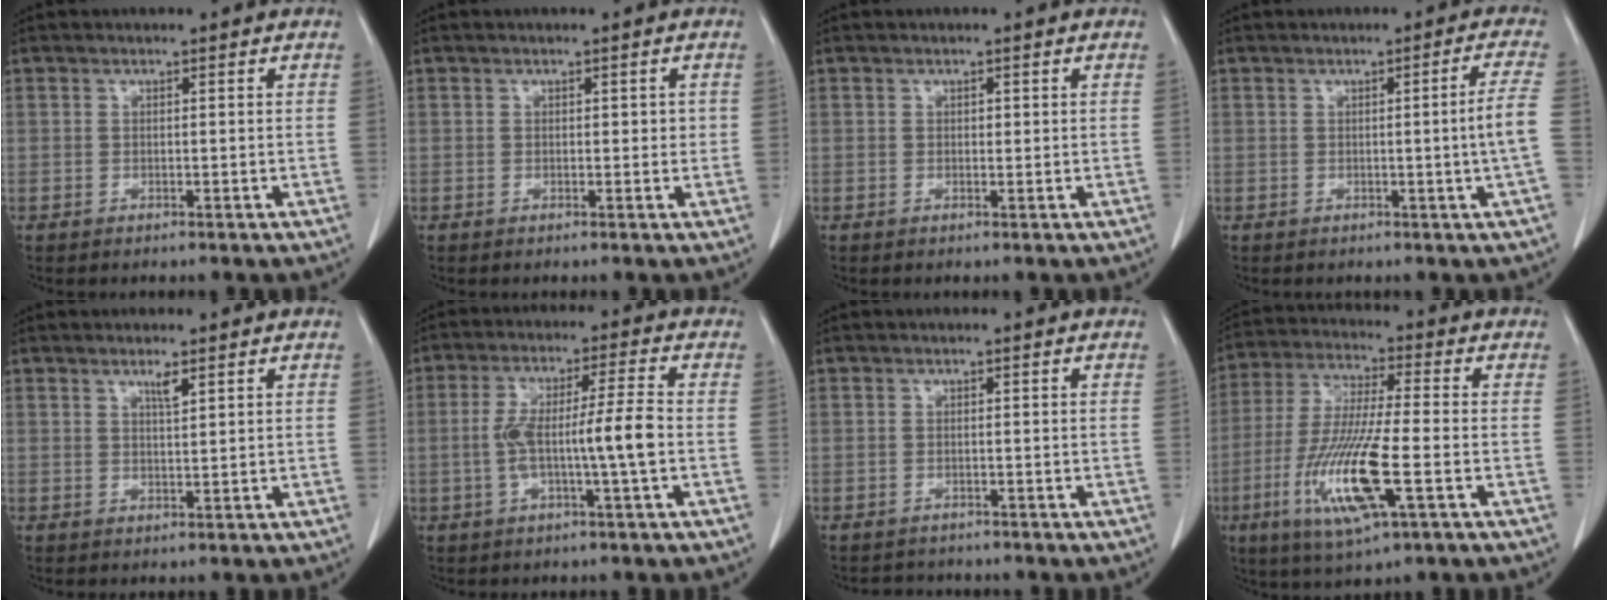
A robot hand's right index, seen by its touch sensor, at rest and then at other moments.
{"total": 1.5, "force": [0.2, 1.0, 1.2], "torque": [-0.013, 0.006, 0.003]}
{"total": 0.6, "force": [0.2, 0.4, 0.4], "torque": [-0.003, 0.001, 0.002]}
{"total": 4.6, "force": [-0.7, -1.4, 4.4], "torque": [-0.056, -0.004, -0.010]}
{"total": 1.8, "force": [1.1, 0.0, 1.4], "torque": [-0.027, -0.004, 0.021]}
{"total": 7.9, "force": [-1.3, 0.0, 7.8], "torque": [-0.154, 0.011, -0.023]}
{"total": 1.8, "force": [-1.6, 0.8, -0.3], "torque": [0.000, -0.003, -0.026]}
{"total": 14.6, "force": [-4.6, 1.4, 13.8], "torque": [-0.288, -0.023, -0.085]}